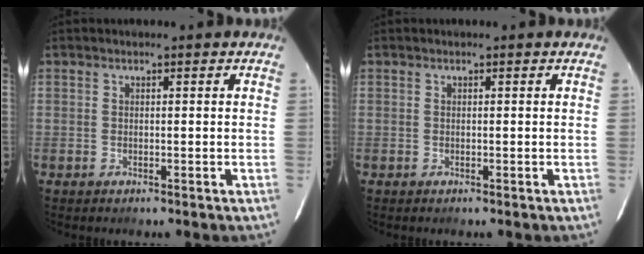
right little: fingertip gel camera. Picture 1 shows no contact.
{"total": 0.0}